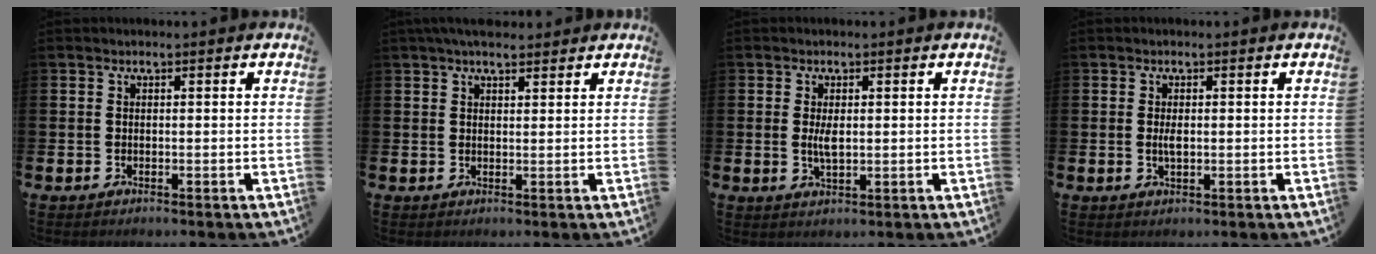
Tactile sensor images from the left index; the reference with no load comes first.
{"total": 3.6, "force": [3.1, 1.0, 1.3], "torque": [-0.023, -0.008, 0.055]}
{"total": 2.7, "force": [0.3, 1.0, 2.4], "torque": [-0.039, -0.001, 0.002]}
{"total": 1.7, "force": [0.1, 0.6, 1.6], "torque": [-0.029, 0.002, -0.001]}